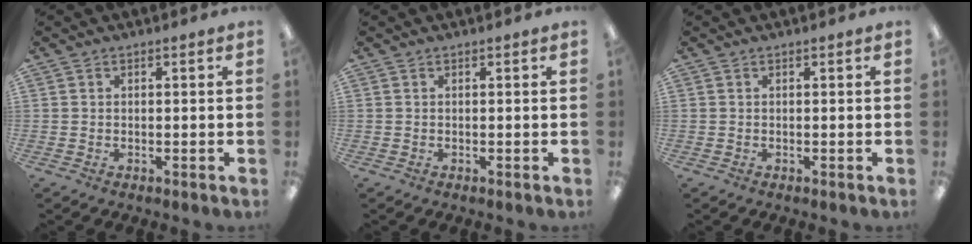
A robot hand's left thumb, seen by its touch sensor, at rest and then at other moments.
{"total": 0.0}
{"total": 0.0}